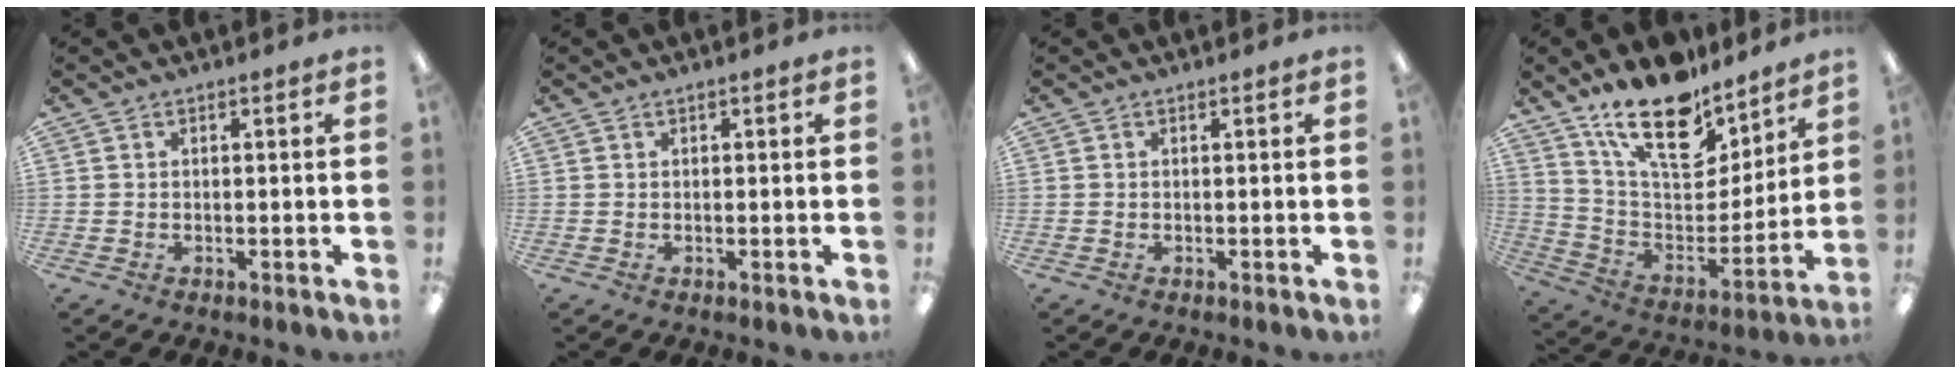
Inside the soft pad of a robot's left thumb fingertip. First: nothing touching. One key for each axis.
{"total": 0.0}
{"total": 0.0}
{"total": 20.5, "fx": 15.2, "fy": 8.7, "fz": 10.7, "tx": -0.186, "ty": -0.100, "tz": 0.269}